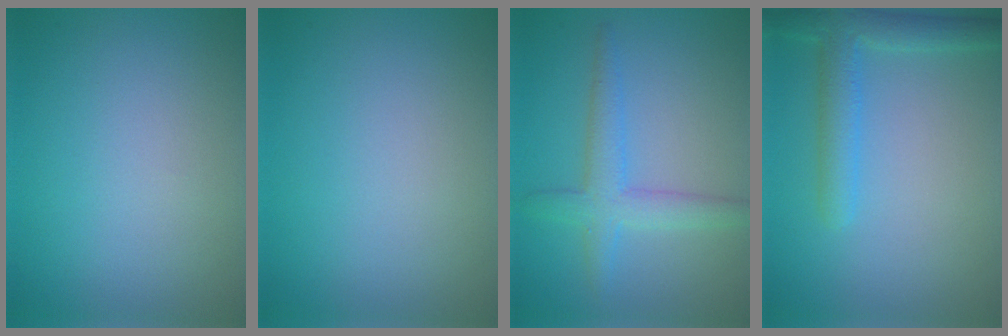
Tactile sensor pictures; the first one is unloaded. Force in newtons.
{"total": 0.0}
{"total": 3.3, "press": 3.3, "slide": 0.2}
{"total": 3.4, "press": 3.4, "slide": 0.2}